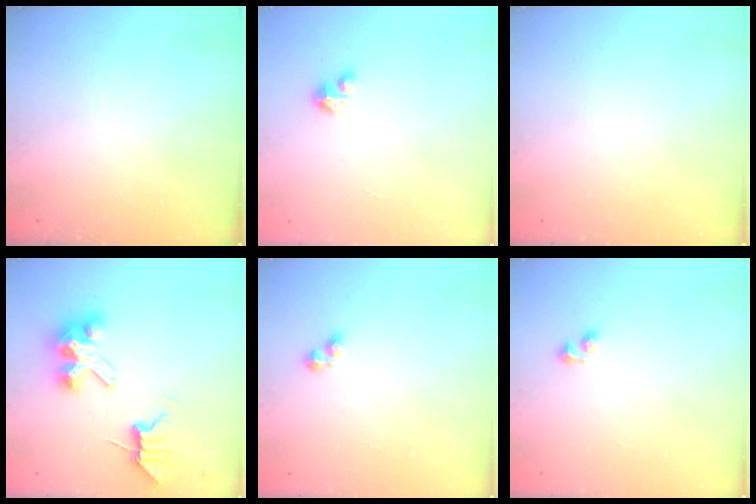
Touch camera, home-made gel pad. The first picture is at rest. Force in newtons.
{"total": 2.8, "press": 2.8, "slide": 0.2}
{"total": 0.0}
{"total": 9.5, "press": 9.5, "slide": 0.8}
{"total": 2.1, "press": 2.1, "slide": 0.3}
{"total": 3.7, "press": 3.6, "slide": 1.1}